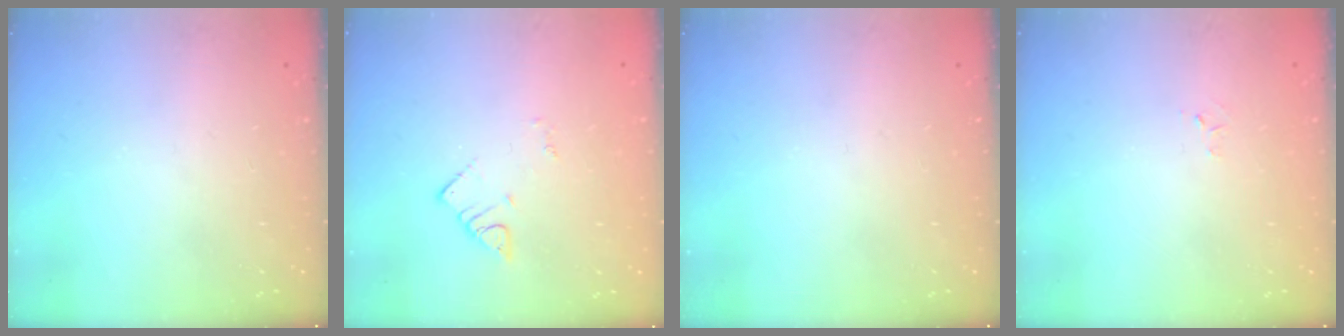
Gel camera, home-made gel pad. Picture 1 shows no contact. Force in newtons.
{"total": 2.7, "press": 2.7, "slide": 0.4}
{"total": 0.0}
{"total": 2.6, "press": 2.6, "slide": 0.4}